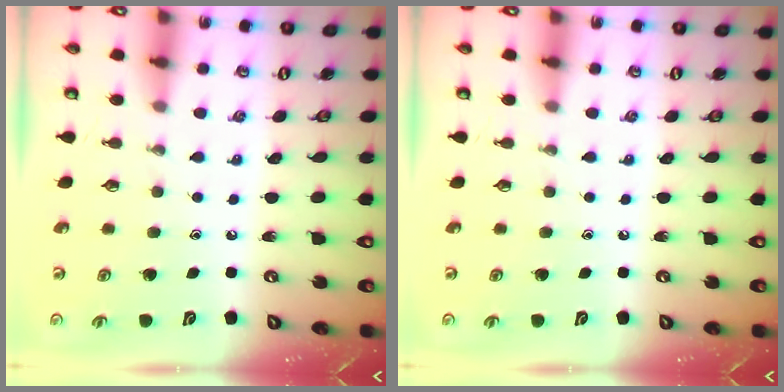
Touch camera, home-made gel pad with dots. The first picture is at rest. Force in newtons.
{"total": 0.0}